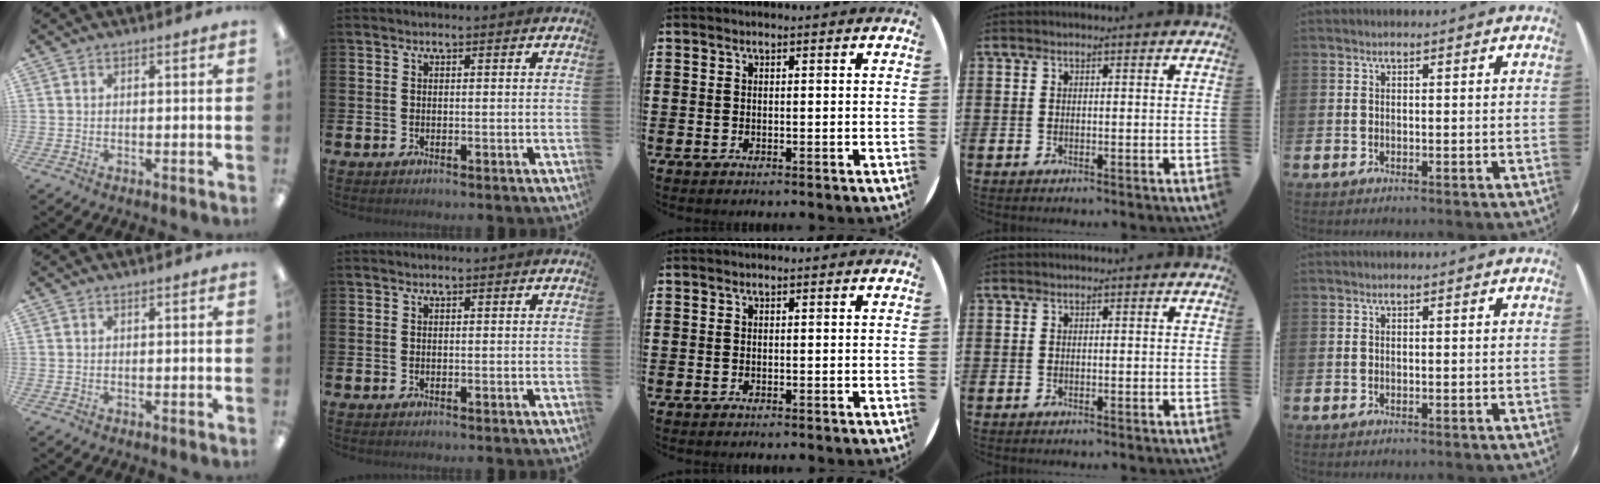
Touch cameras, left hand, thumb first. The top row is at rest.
{}